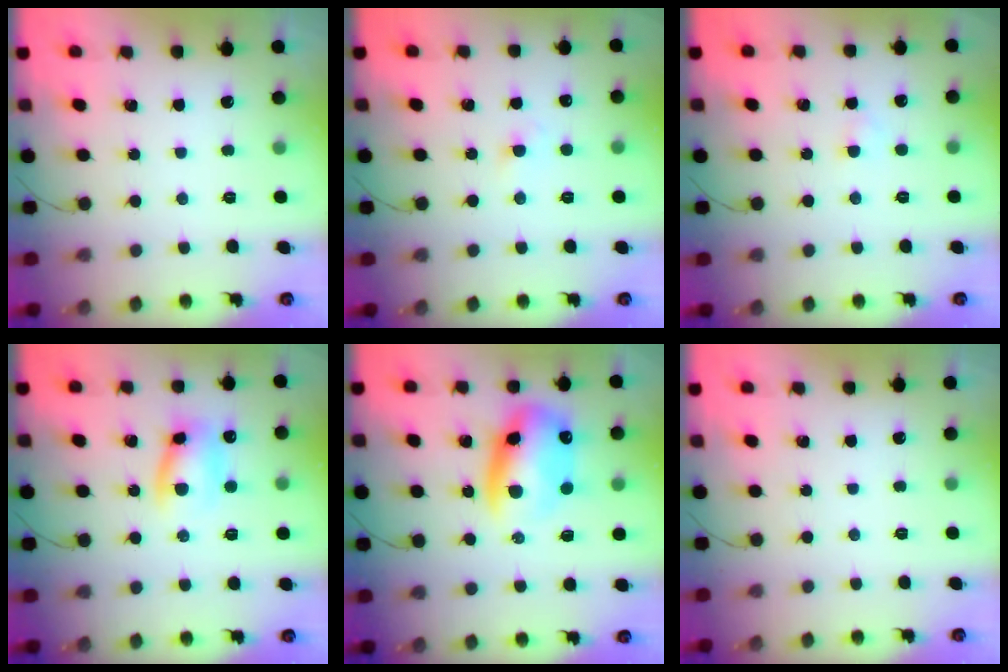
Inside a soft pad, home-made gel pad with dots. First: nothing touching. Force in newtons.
{"total": 1.8, "press": 1.6, "slide": 0.7}
{"total": 1.5, "press": 1.4, "slide": 0.7}
{"total": 9.4, "press": 9.4, "slide": 1.3}
{"total": 11.8, "press": 11.5, "slide": 2.7}
{"total": 0.0}